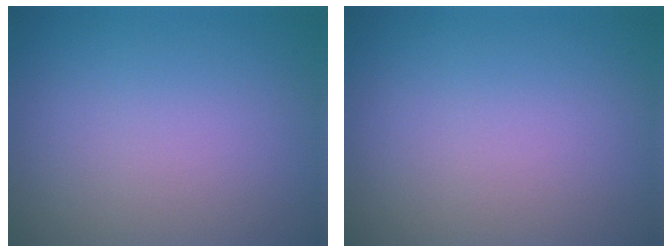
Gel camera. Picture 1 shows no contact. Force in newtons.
{"total": 0.0}